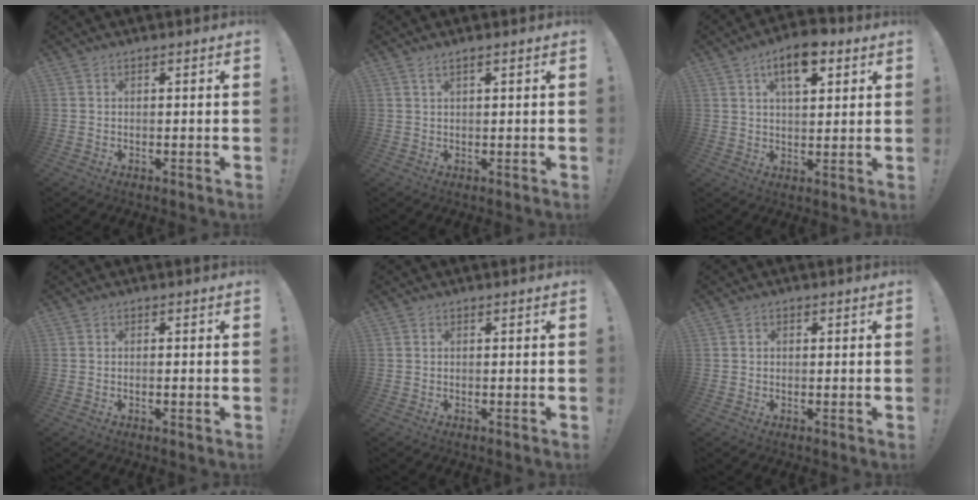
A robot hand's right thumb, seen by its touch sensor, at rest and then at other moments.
{"total": 1.9, "force": [1.1, 0.1, 1.6], "torque": [-0.040, 0.004, 0.020]}
{"total": 10.2, "force": [5.3, 4.8, 7.4], "torque": [-0.109, -0.011, 0.090]}
{"total": 1.0, "force": [-0.4, -0.1, 0.9], "torque": [-0.015, 0.000, -0.007]}
{"total": 0.0}
{"total": 1.1, "force": [0.0, 1.0, 0.5], "torque": [-0.007, 0.001, -0.001]}